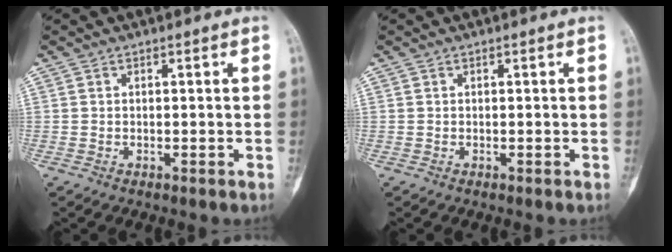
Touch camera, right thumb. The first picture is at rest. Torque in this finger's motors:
{"motor_torque": [0.00, 0.00, 0.02, 0.02, 0.00]}